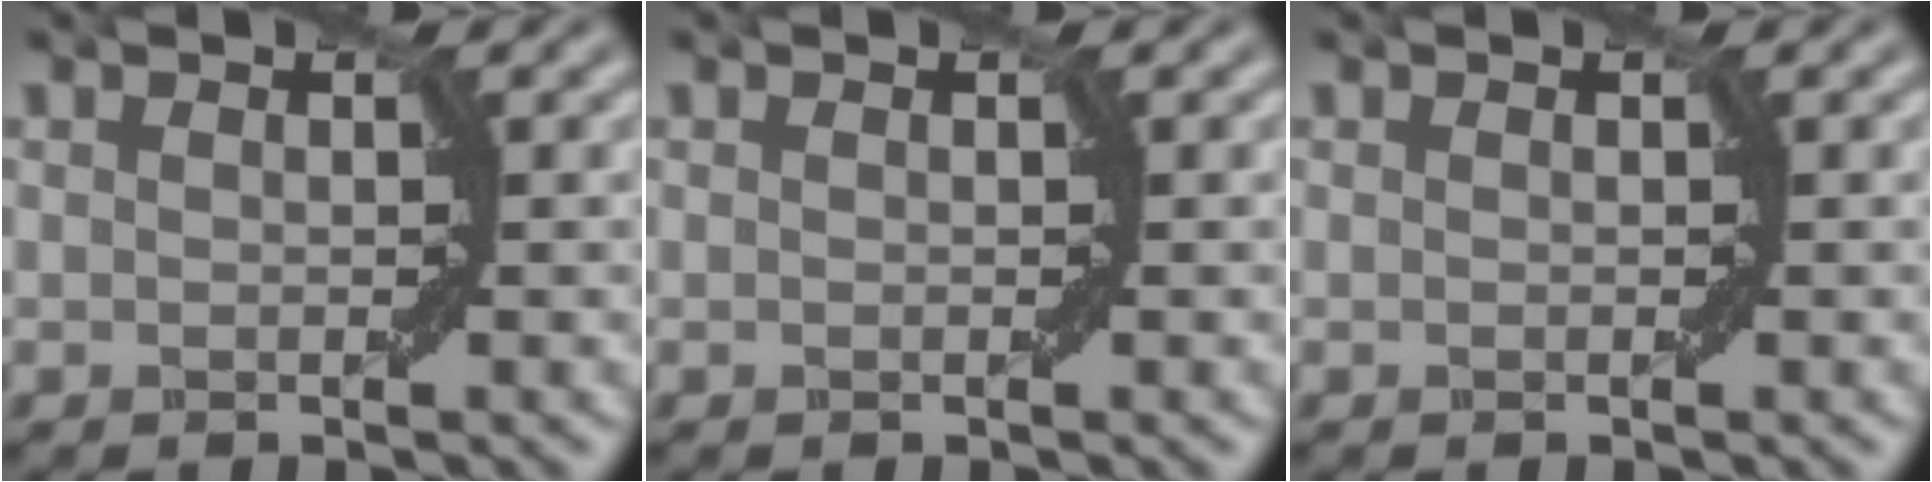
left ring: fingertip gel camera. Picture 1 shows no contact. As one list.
[{"total": 0.0}, {"total": 0.0}]